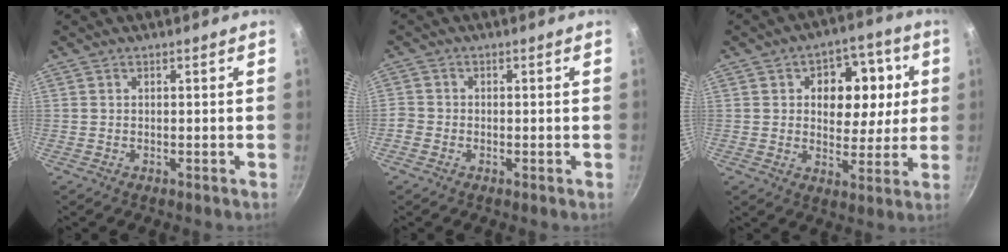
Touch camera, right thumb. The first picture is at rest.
{"total": 2.1, "force": [-1.2, 1.6, 0.6], "torque": [-0.010, 0.005, -0.026]}
{"total": 12.9, "force": [2.6, 9.4, 8.4], "torque": [-0.072, -0.003, 0.029]}